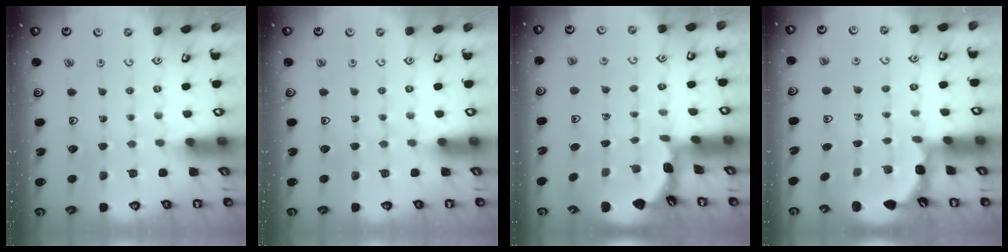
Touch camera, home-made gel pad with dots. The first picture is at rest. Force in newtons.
{"total": 0.0}
{"total": 1.6, "press": 1.6, "slide": 0.1}
{"total": 2.1, "press": 1.9, "slide": 0.9}